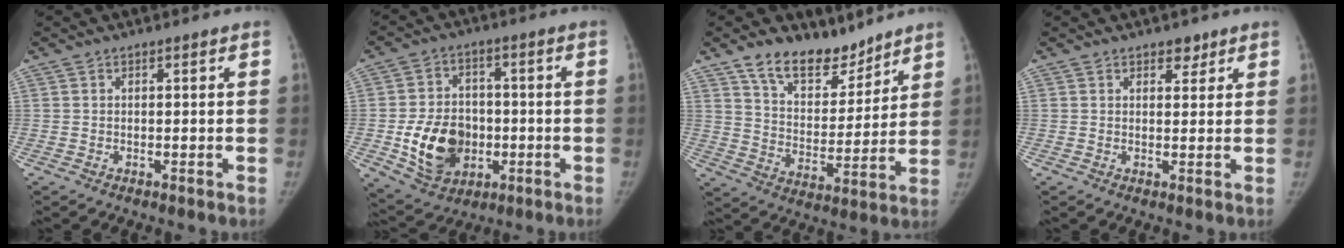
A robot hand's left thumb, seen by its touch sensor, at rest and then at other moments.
{"total": 13.9, "force": [-3.0, 10.5, 8.6], "torque": [-0.110, 0.007, -0.039]}
{"total": 13.0, "force": [10.1, 6.7, 4.8], "torque": [-0.035, -0.068, 0.184]}
{"total": 2.3, "force": [1.6, 1.4, 0.9], "torque": [0.010, -0.008, 0.021]}